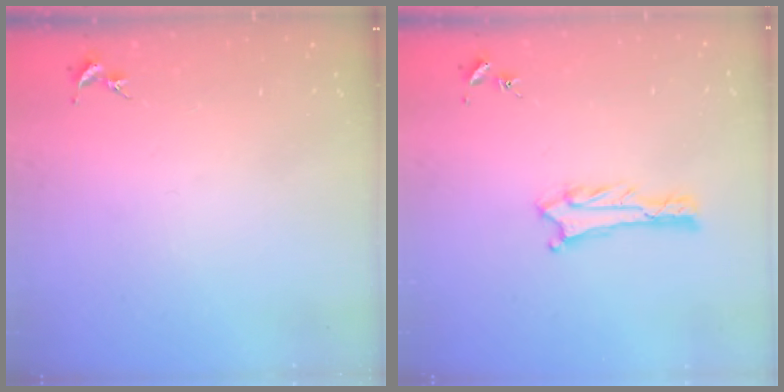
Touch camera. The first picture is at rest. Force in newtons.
{"total": 1.9, "press": 1.9, "slide": 0.2}